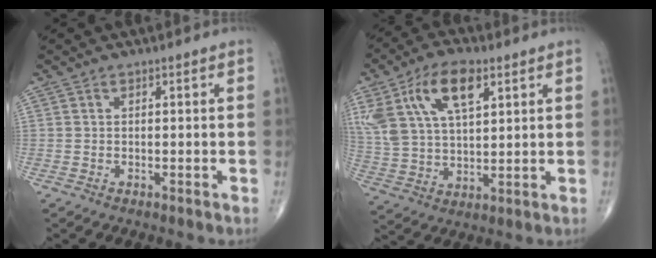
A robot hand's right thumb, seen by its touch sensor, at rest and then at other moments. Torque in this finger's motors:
{"motor_torque": [1.71, 1.93, 1.64, 0.94, 0.24]}